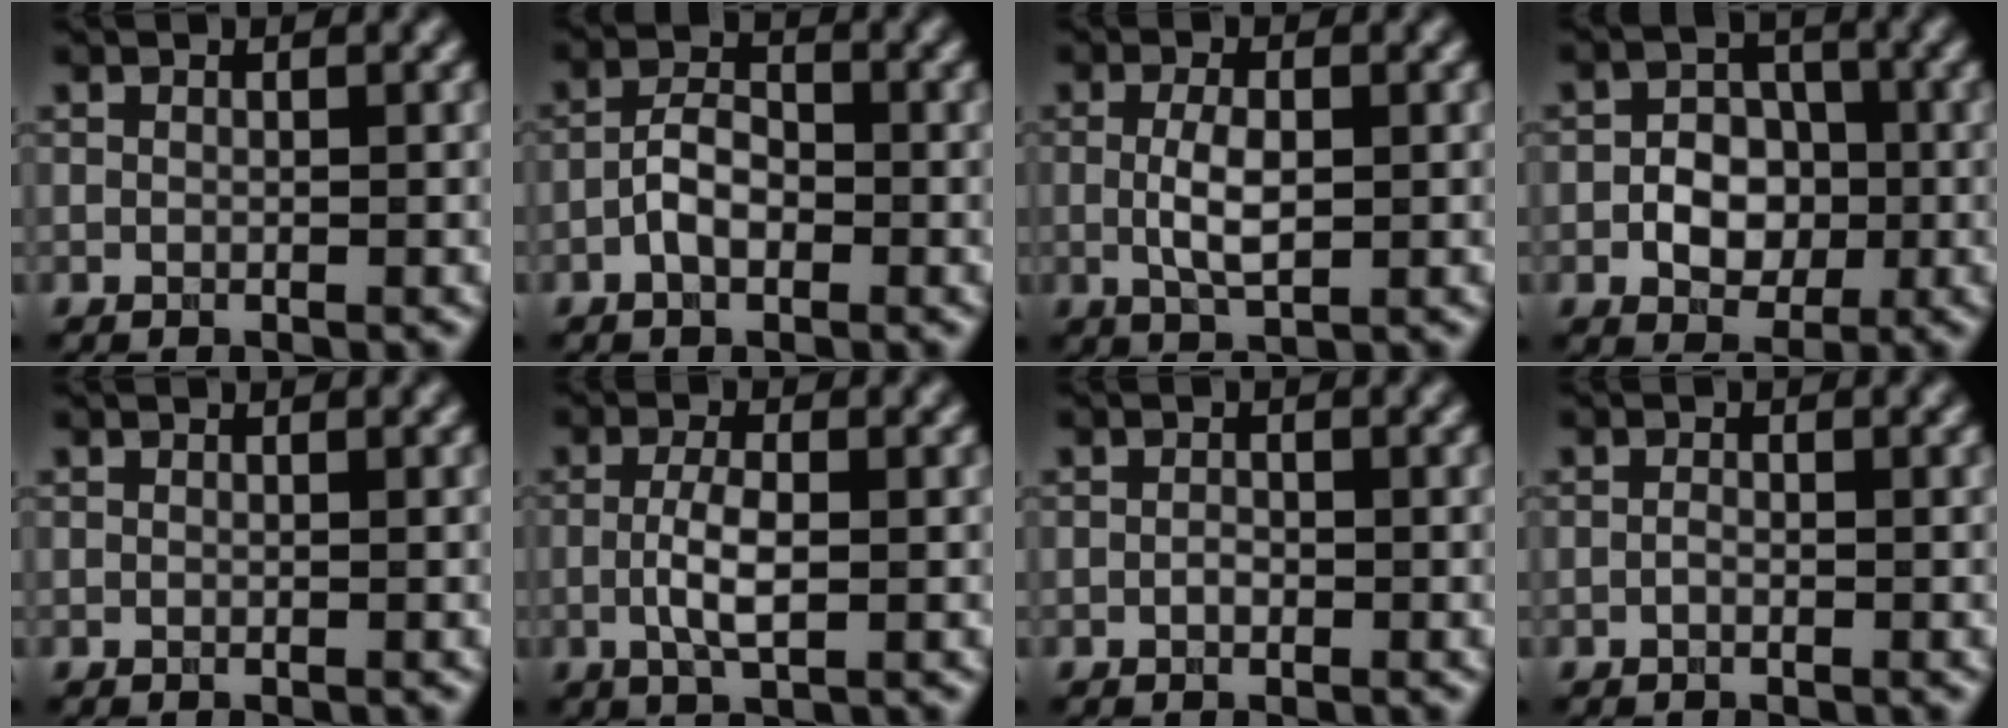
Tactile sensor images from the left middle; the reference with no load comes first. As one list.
[{"total": 3.1, "force": [-1.2, 1.6, 2.3], "torque": [-0.040, 0.008, -0.028]}, {"total": 3.2, "force": [-0.1, 1.2, 3.0], "torque": [-0.064, -0.003, -0.001]}, {"total": 4.4, "force": [-1.1, 3.3, 2.7], "torque": [-0.031, 0.001, -0.018]}, {"total": 0.0}, {"total": 3.2, "force": [-0.3, 1.0, 3.1], "torque": [-0.063, -0.002, -0.007]}, {"total": 0.7, "force": [-0.2, 0.4, 0.5], "torque": [-0.011, 0.000, -0.005]}, {"total": 0.7, "force": [-0.2, 0.3, 0.5], "torque": [-0.012, -0.001, -0.006]}]